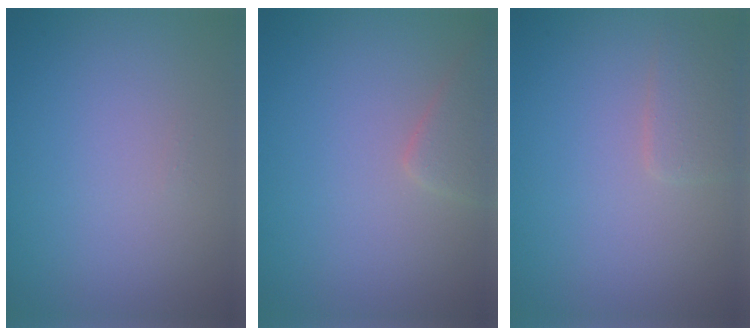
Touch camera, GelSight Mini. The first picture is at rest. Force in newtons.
{"total": 2.2, "press": 2.2, "slide": 0.2}
{"total": 2.0, "press": 2.0, "slide": 0.0}